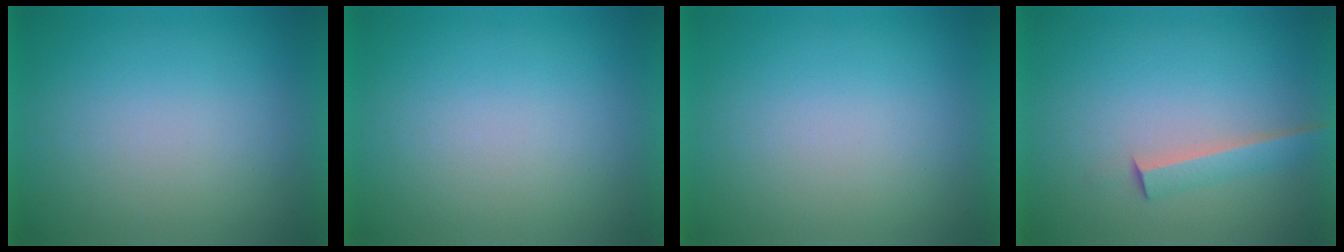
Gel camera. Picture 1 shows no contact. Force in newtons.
{"total": 0.0}
{"total": 1.3}
{"total": 2.7}